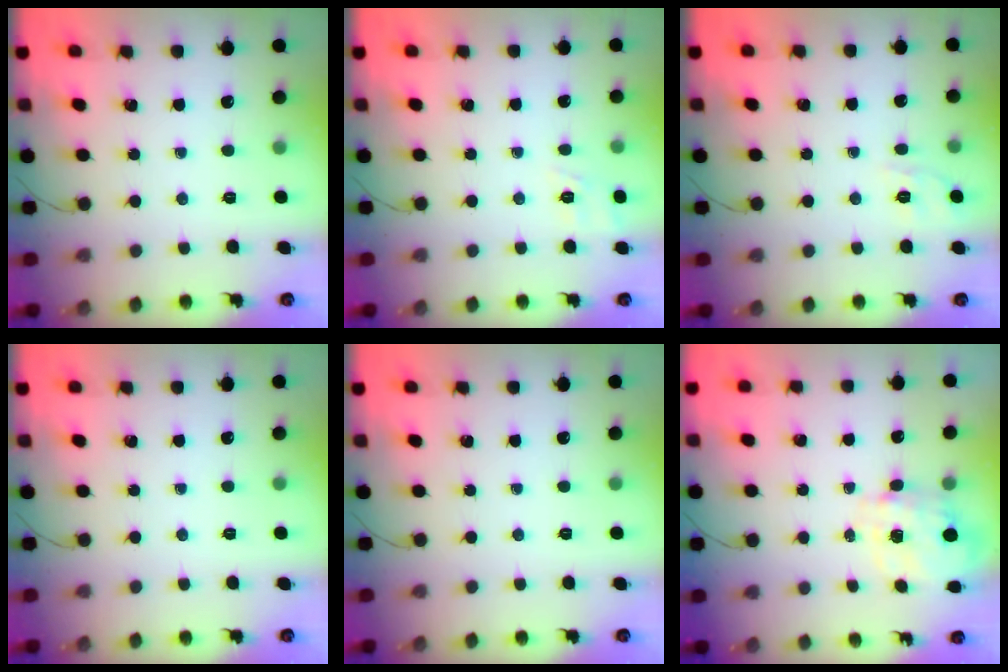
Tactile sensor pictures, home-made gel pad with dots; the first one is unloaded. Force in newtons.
{"total": 2.7, "press": 2.0, "slide": 1.8}
{"total": 1.9, "press": 0.8, "slide": 1.6}
{"total": 0.0}
{"total": 0.0}
{"total": 3.5, "press": 3.4, "slide": 0.9}